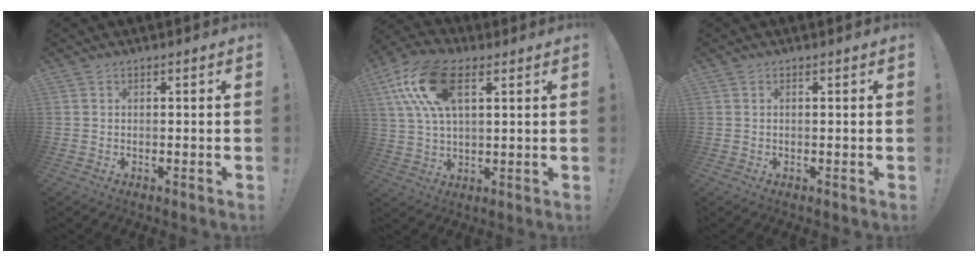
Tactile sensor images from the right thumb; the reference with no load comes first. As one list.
[{"total": 16.4, "force": [6.4, 8.5, 12.5], "torque": [-0.250, -0.008, 0.117]}, {"total": 0.0}]